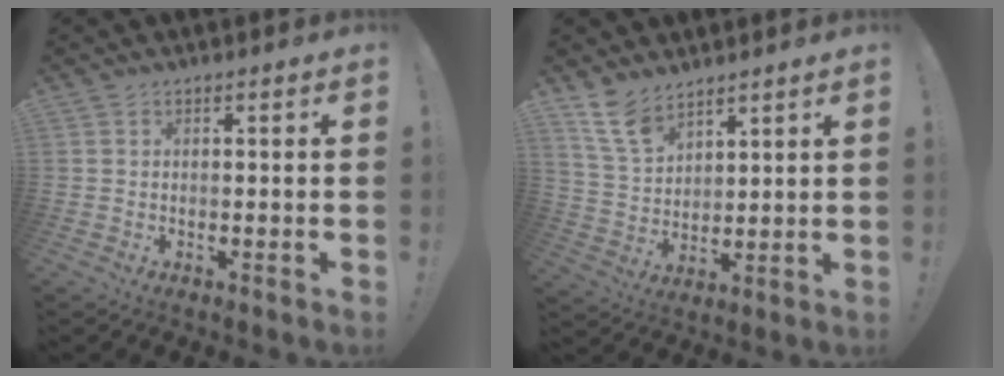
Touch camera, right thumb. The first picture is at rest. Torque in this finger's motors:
{"motor_torque": [0.06, 0.53, 0.13, 0.30, 0.32]}